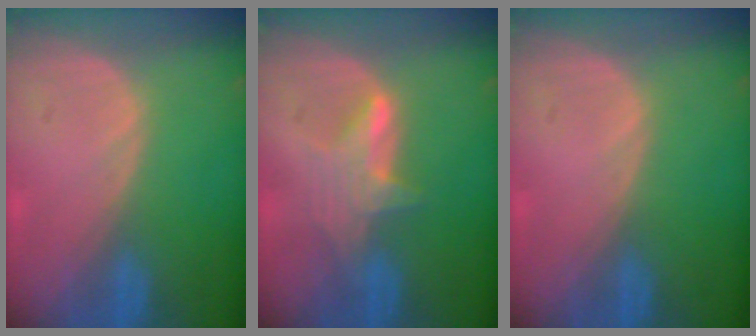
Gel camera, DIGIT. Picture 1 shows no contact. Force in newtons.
{"total": 4.3, "press": 4.3, "slide": 0.4}
{"total": 0.0}